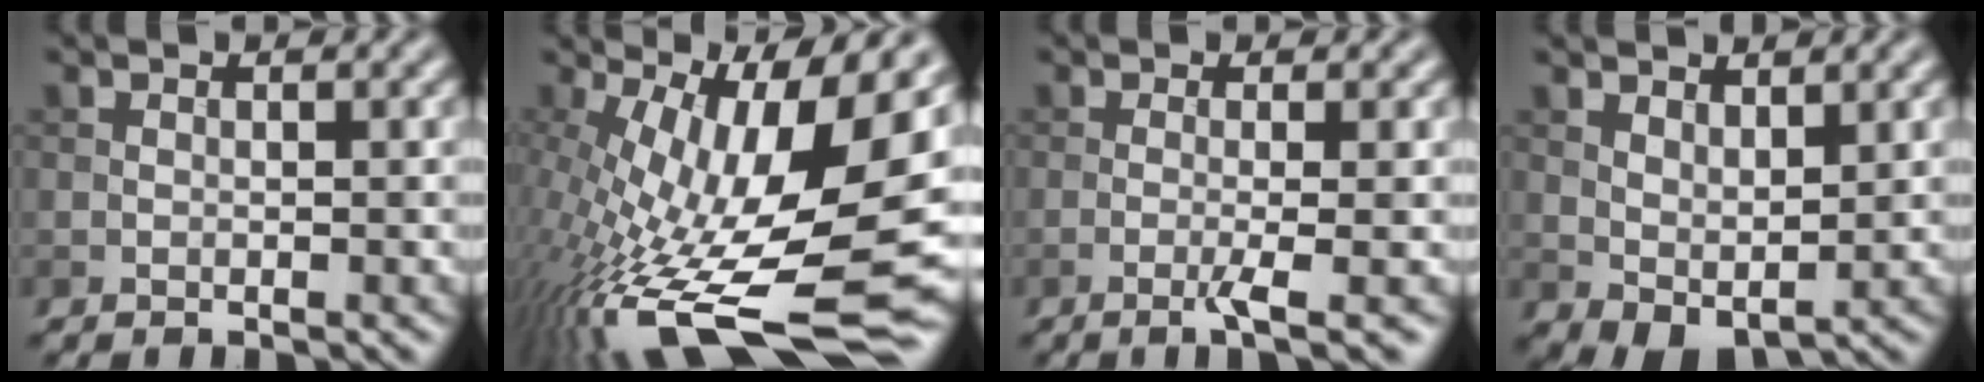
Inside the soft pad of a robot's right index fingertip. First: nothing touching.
{"total": 18.6, "force": [-2.7, 6.7, 17.2], "torque": [-0.288, -0.023, -0.039]}
{"total": 3.0, "force": [-0.7, 0.5, 2.8], "torque": [-0.044, -0.005, -0.019]}
{"total": 3.1, "force": [1.1, 1.7, 2.4], "torque": [-0.044, -0.006, 0.027]}